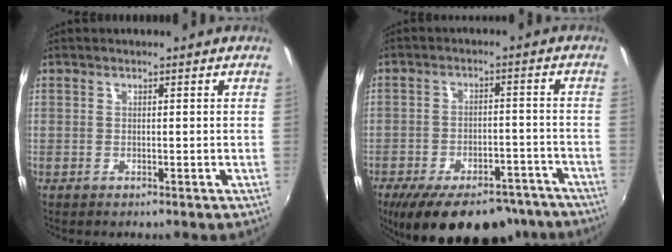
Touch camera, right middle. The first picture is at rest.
{"total": 20.0, "force": [-15.5, 8.2, 9.7], "torque": [-0.180, -0.006, -0.202]}